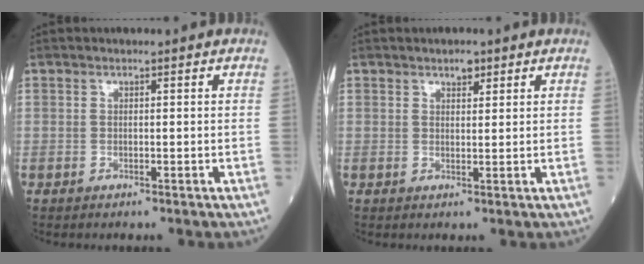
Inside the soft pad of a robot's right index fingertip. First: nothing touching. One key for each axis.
{"total": 1.7, "fx": 1.2, "fy": 0.8, "fz": 1.0, "tx": -0.015, "ty": 0.000, "tz": 0.017}